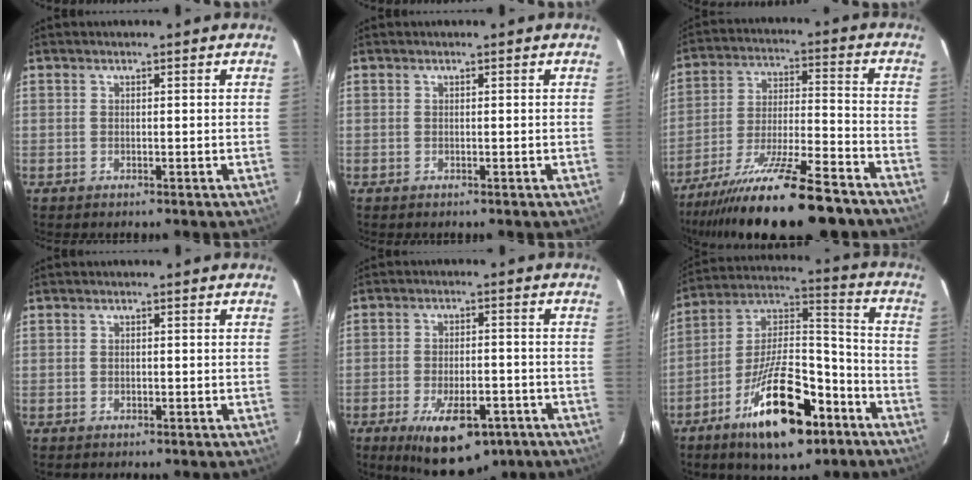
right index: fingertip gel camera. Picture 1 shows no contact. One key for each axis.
{"total": 0.0}
{"total": 22.3, "fx": -18.6, "fy": 2.9, "fz": 12.1, "tx": -0.231, "ty": -0.053, "tz": -0.293}
{"total": 0.6, "fx": -0.1, "fy": 0.6, "fz": 0.1, "tx": 0.001, "ty": 0.000, "tz": 0.000}
{"total": 14.2, "fx": -8.3, "fy": 6.1, "fz": 9.7, "tx": -0.178, "ty": -0.020, "tz": -0.117}
{"total": 21.3, "fx": -11.8, "fy": 8.5, "fz": 15.5, "tx": -0.276, "ty": 0.002, "tz": -0.188}